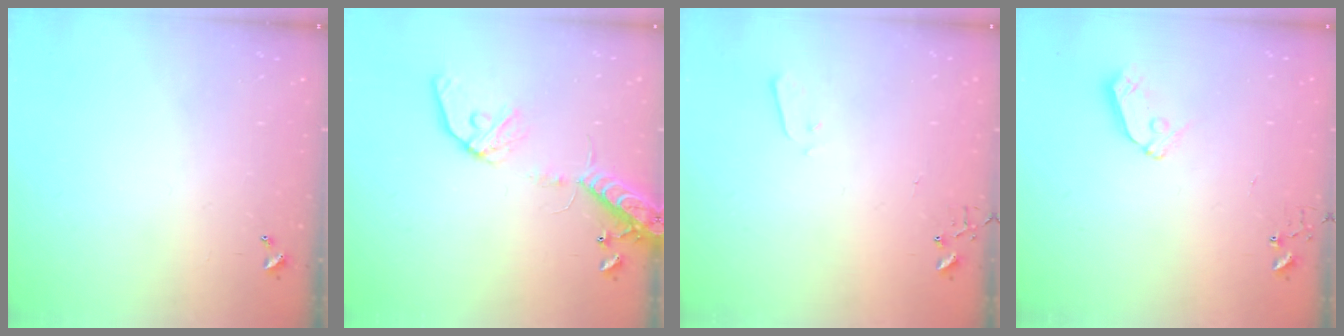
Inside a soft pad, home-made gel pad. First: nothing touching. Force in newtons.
{"total": 14.1, "press": 13.8, "slide": 3.0}
{"total": 1.9, "press": 1.9, "slide": 0.4}
{"total": 7.0, "press": 7.0, "slide": 0.6}